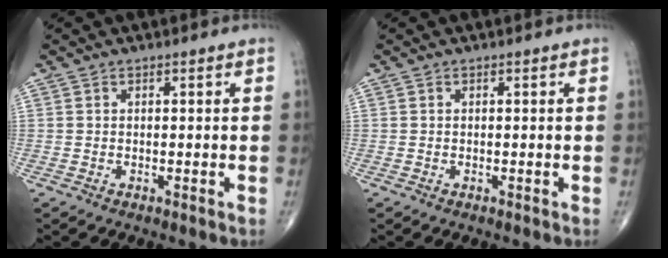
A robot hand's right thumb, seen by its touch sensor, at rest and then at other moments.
{"total": 0.0}